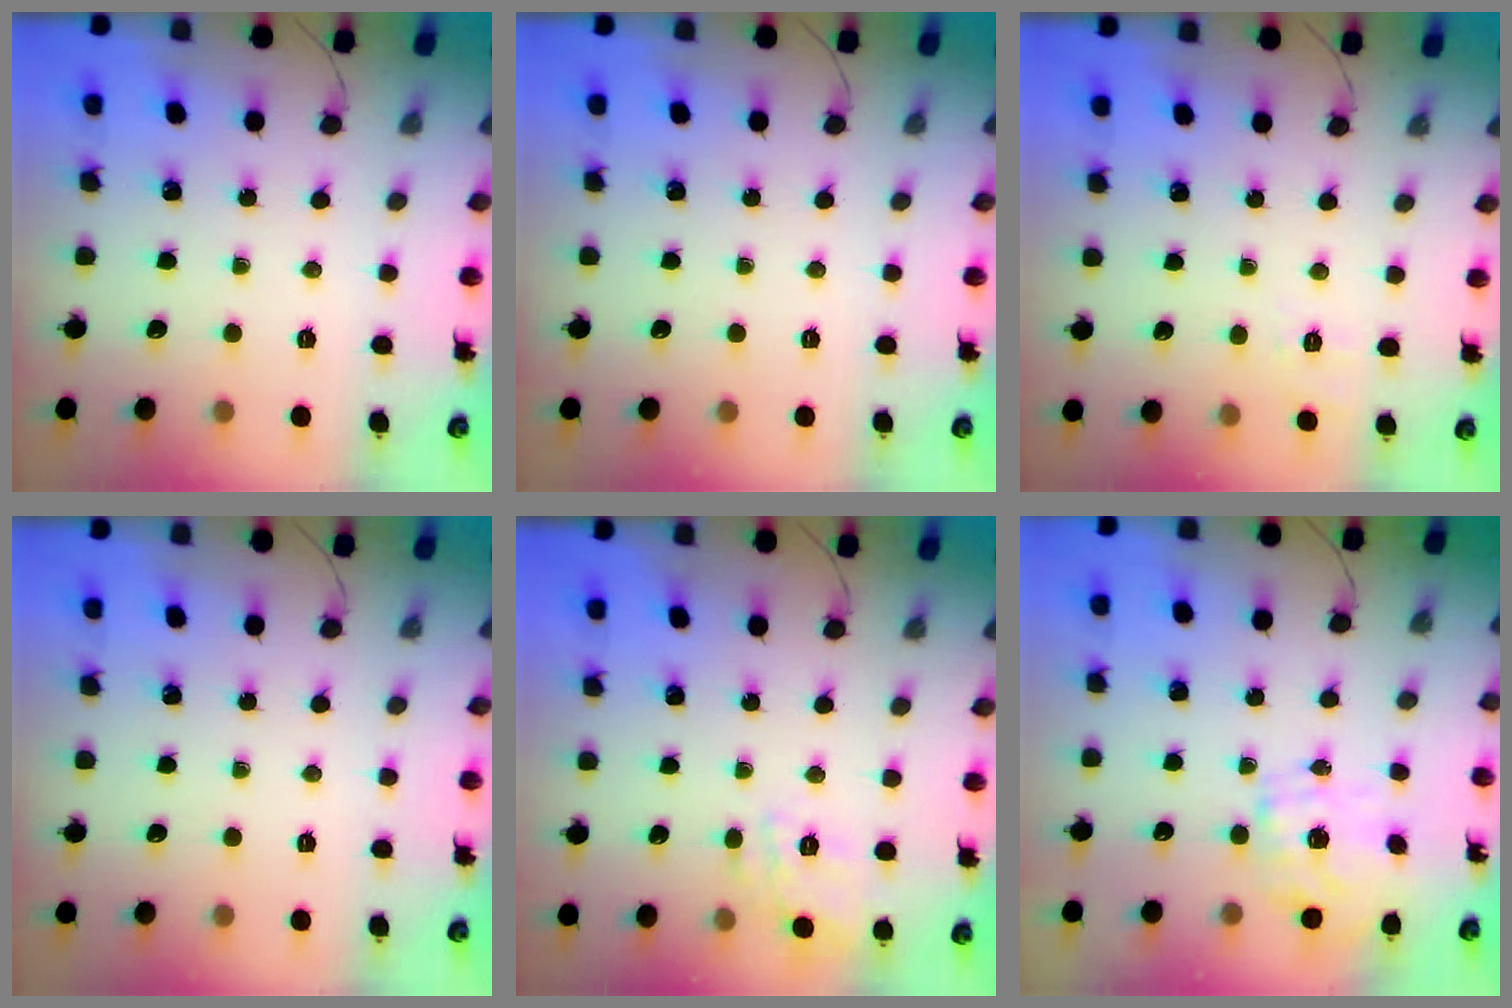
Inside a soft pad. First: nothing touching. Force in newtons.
{"total": 0.0}
{"total": 1.9, "press": 0.3, "slide": 1.9}
{"total": 0.0}
{"total": 7.0, "press": 6.9, "slide": 1.0}
{"total": 1.4, "press": 1.2, "slide": 0.7}